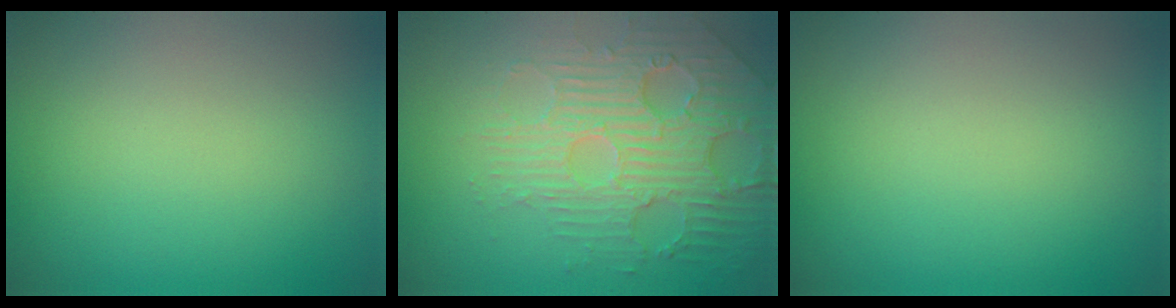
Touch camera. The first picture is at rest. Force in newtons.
{"total": 5.0, "press": 4.4, "slide": 2.4}
{"total": 0.0}